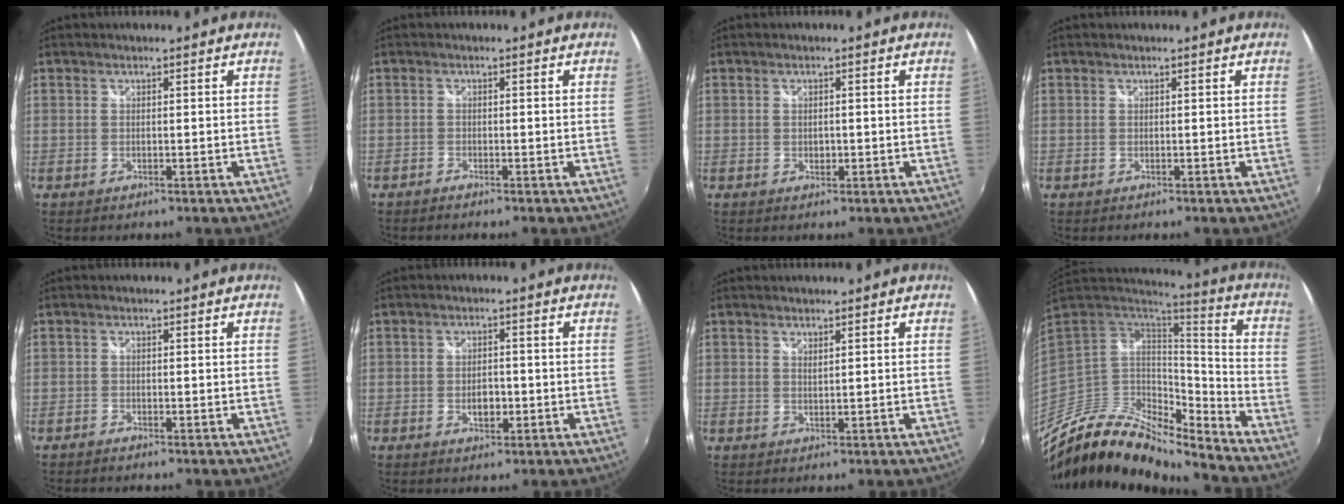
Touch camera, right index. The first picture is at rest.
{"total": 1.0, "force": [-0.9, 0.2, 0.2], "torque": [-0.011, -0.004, -0.020]}
{"total": 1.1, "force": [-0.2, 0.9, 0.6], "torque": [-0.009, -0.002, -0.003]}
{"total": 0.0}
{"total": 0.8, "force": [-0.8, 0.2, 0.2], "torque": [-0.008, -0.004, -0.018]}
{"total": 3.0, "force": [-0.9, 1.9, 2.2], "torque": [-0.038, -0.002, -0.014]}
{"total": 0.9, "force": [0.8, 0.2, 0.5], "torque": [-0.009, 0.000, 0.014]}
{"total": 16.8, "force": [-13.8, 5.3, 8.0], "torque": [-0.156, -0.009, -0.259]}